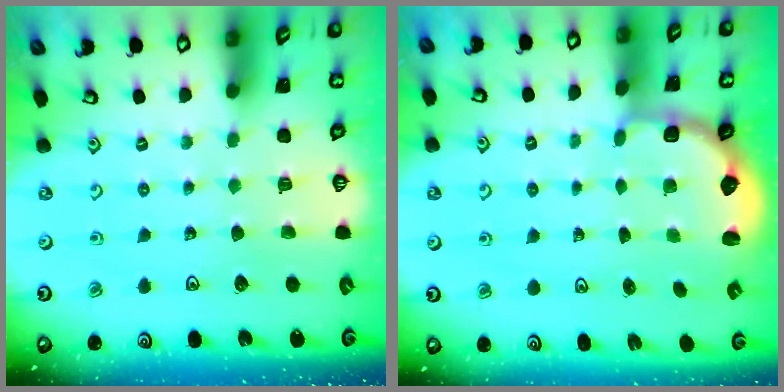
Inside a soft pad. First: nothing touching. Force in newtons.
{"total": 2.9, "press": 2.4, "slide": 1.6}